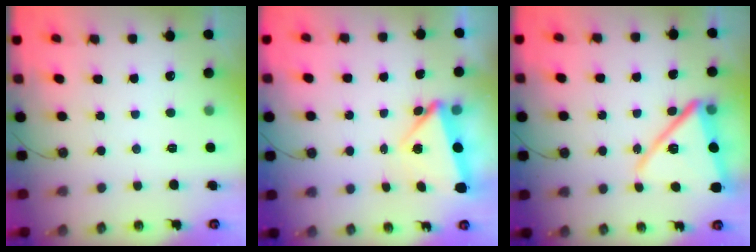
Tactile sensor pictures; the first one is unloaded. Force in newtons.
{"total": 5.8, "press": 5.4, "slide": 2.1}
{"total": 16.7, "press": 16.6, "slide": 1.6}